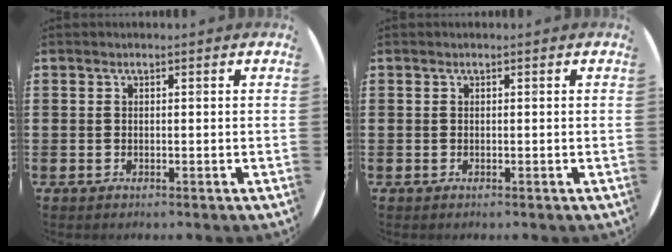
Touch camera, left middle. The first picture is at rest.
{"total": 0.0}